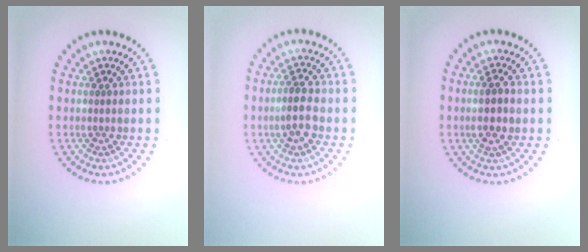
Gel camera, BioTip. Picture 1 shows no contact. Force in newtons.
{"total": 2.7, "press": 2.7, "slide": 0.4}
{"total": 2.6, "press": 2.5, "slide": 0.8}